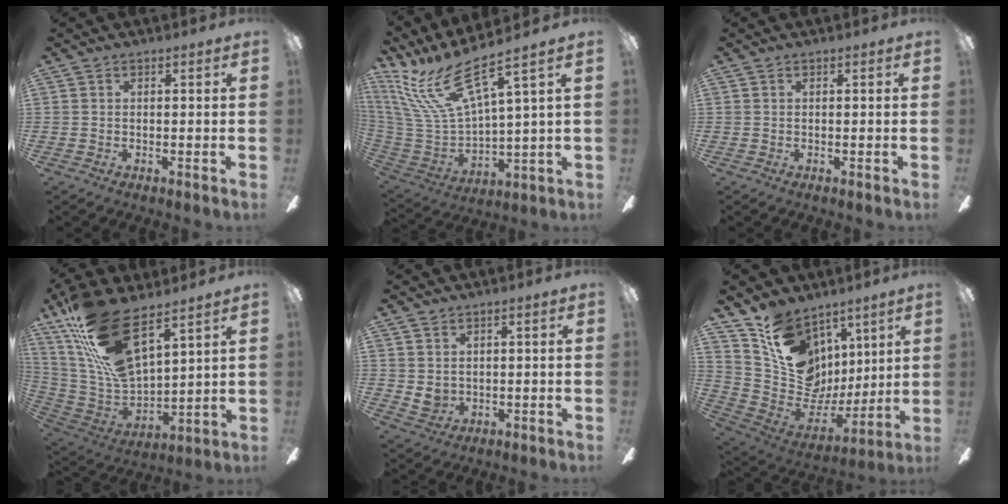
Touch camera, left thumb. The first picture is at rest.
{"total": 19.6, "force": [11.1, 6.1, 15.0], "torque": [-0.320, -0.065, 0.192]}
{"total": 0.0}
{"total": 21.2, "force": [13.4, 8.0, 14.4], "torque": [-0.317, -0.083, 0.236]}
{"total": 3.1, "force": [1.5, 2.6, 1.0], "torque": [-0.015, -0.006, 0.029]}
{"total": 16.9, "force": [7.5, 13.0, 7.9], "torque": [-0.137, -0.038, 0.157]}